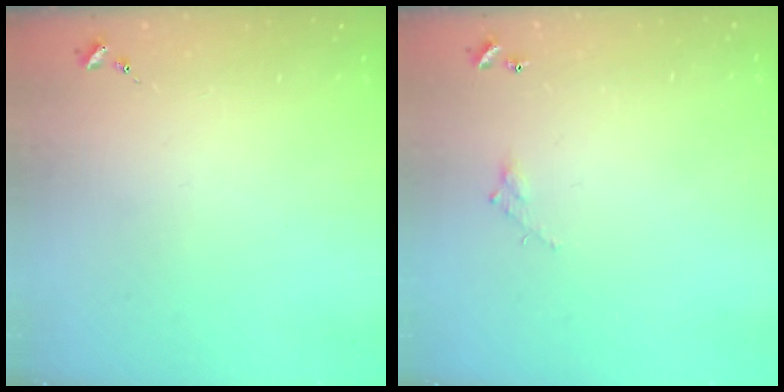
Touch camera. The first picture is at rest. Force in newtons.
{"total": 3.8, "press": 3.8, "slide": 0.2}